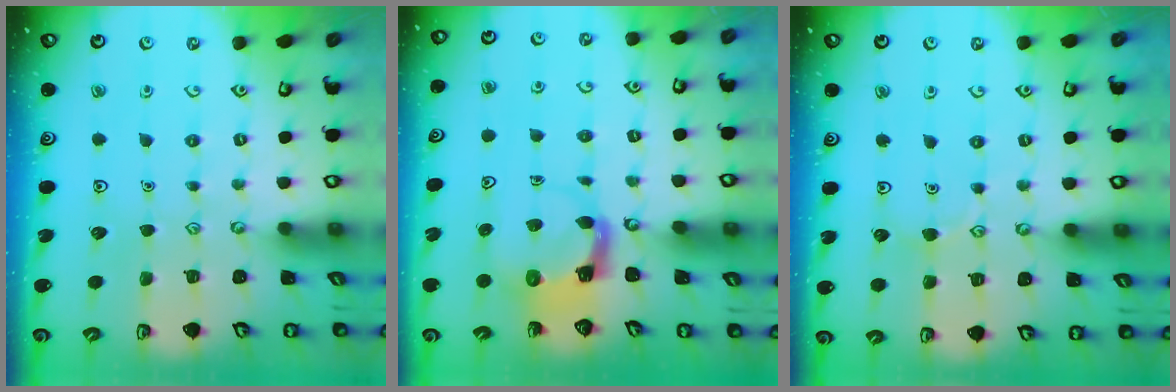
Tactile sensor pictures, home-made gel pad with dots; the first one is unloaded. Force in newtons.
{"total": 3.9, "press": 3.8, "slide": 0.6}
{"total": 4.5, "press": 4.5, "slide": 0.5}